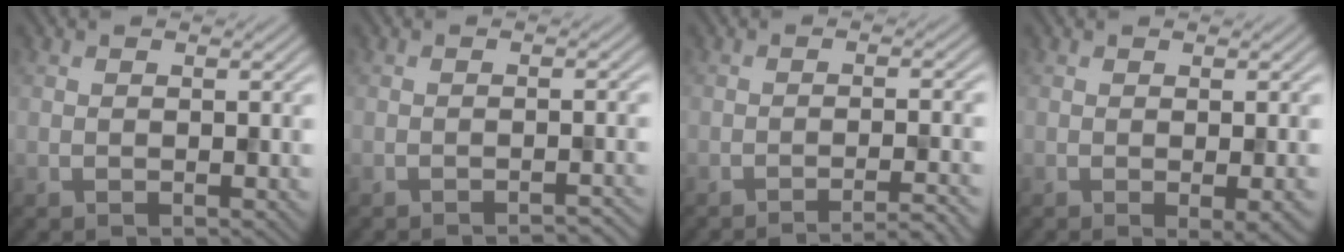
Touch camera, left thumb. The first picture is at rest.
{"total": 2.4, "force": [-2.0, 0.3, 1.3], "torque": [-0.010, 0.008, -0.037]}
{"total": 4.1, "force": [-3.1, 0.3, 2.7], "torque": [-0.037, 0.015, -0.062]}
{"total": 3.4, "force": [-0.9, 0.7, 3.2], "torque": [-0.047, -0.001, -0.012]}